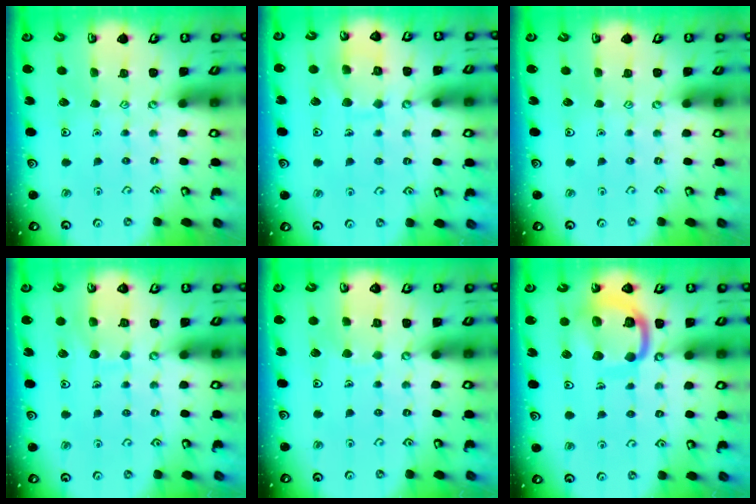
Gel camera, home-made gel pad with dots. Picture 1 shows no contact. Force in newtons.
{"total": 9.8, "press": 9.8, "slide": 1.0}
{"total": 0.0}
{"total": 7.9, "press": 7.9, "slide": 0.6}
{"total": 4.5, "press": 4.5, "slide": 0.3}
{"total": 14.5, "press": 14.4, "slide": 1.6}